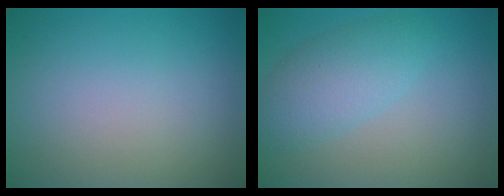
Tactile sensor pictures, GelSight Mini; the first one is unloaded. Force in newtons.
{"total": 3.9, "press": 3.9, "slide": 0.2}